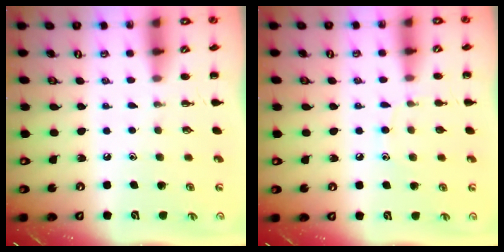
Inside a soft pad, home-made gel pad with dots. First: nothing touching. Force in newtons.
{"total": 6.9, "press": 6.5, "slide": 2.3}